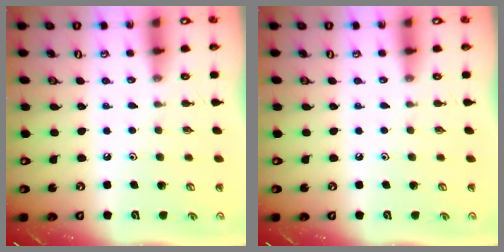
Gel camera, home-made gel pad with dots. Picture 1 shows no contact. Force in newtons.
{"total": 0.0}